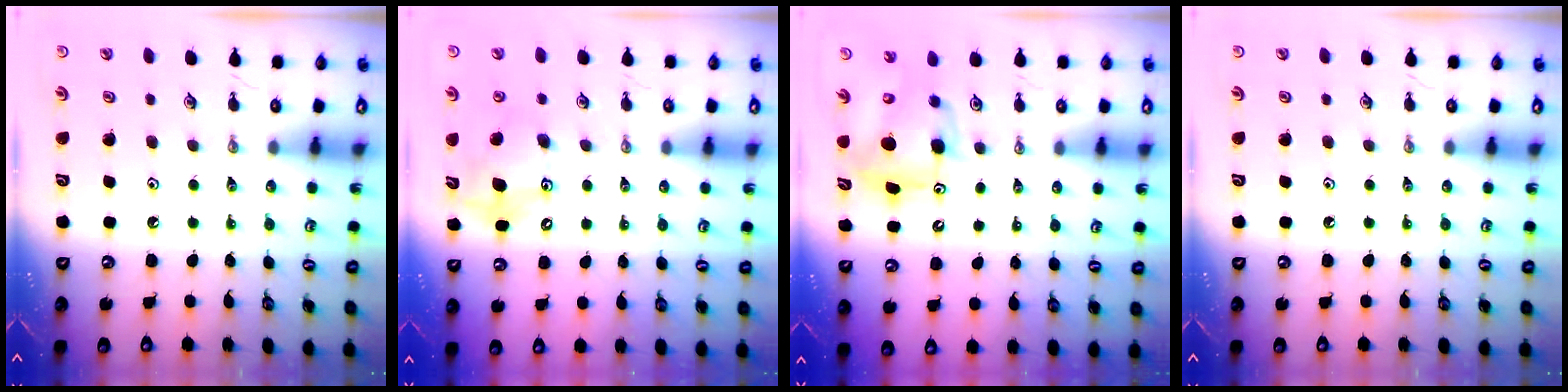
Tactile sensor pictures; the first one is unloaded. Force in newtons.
{"total": 11.5, "press": 11.2, "slide": 2.6}
{"total": 7.8, "press": 7.7, "slide": 1.5}
{"total": 0.0}